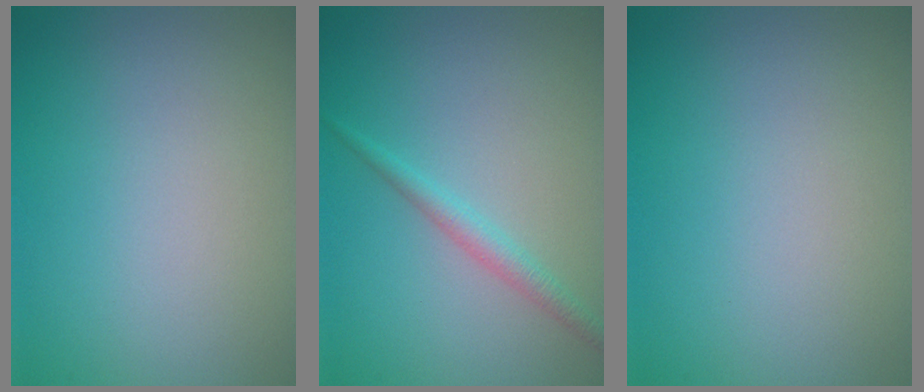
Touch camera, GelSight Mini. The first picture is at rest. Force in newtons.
{"total": 1.7, "press": 1.7, "slide": 0.1}
{"total": 0.0}